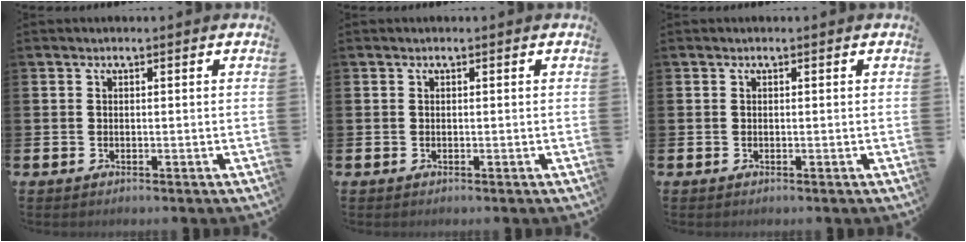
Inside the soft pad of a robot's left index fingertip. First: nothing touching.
{"total": 0.0}
{"total": 0.0}